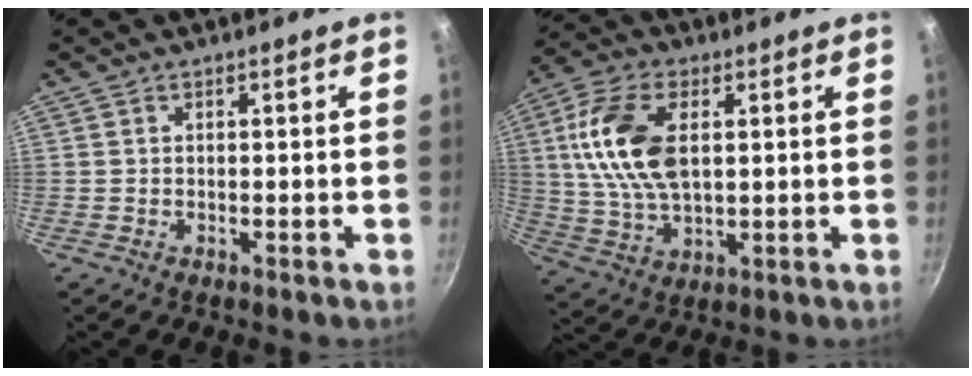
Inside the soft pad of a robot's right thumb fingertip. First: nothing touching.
{"total": 14.8, "force": [2.9, 8.2, 12.0], "torque": [-0.226, 0.000, 0.053]}